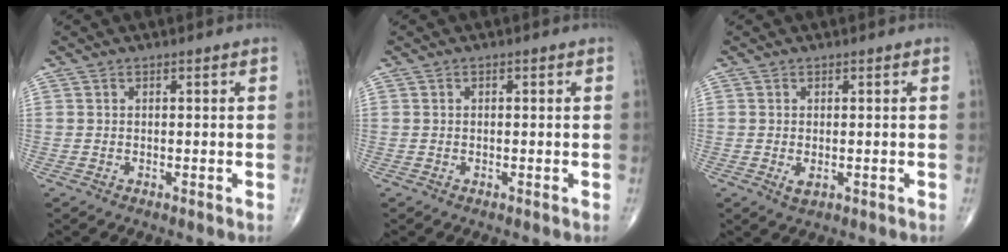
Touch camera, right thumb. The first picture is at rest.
{"total": 0.0}
{"total": 1.7, "force": [-0.3, 0.8, 1.5], "torque": [-0.025, -0.004, 0.001]}